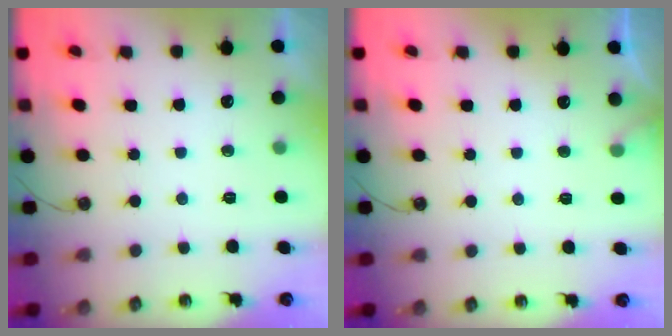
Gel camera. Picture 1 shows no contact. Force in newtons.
{"total": 3.9, "press": 3.9, "slide": 0.2}